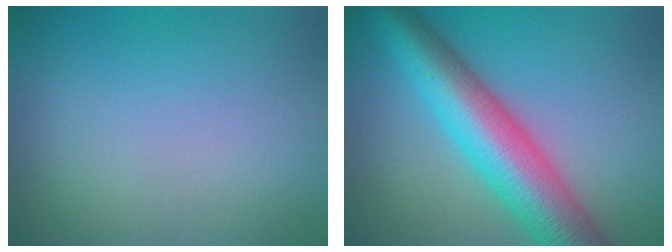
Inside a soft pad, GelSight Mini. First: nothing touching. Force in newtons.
{"total": 10.1, "press": 10.1, "slide": 0.2}